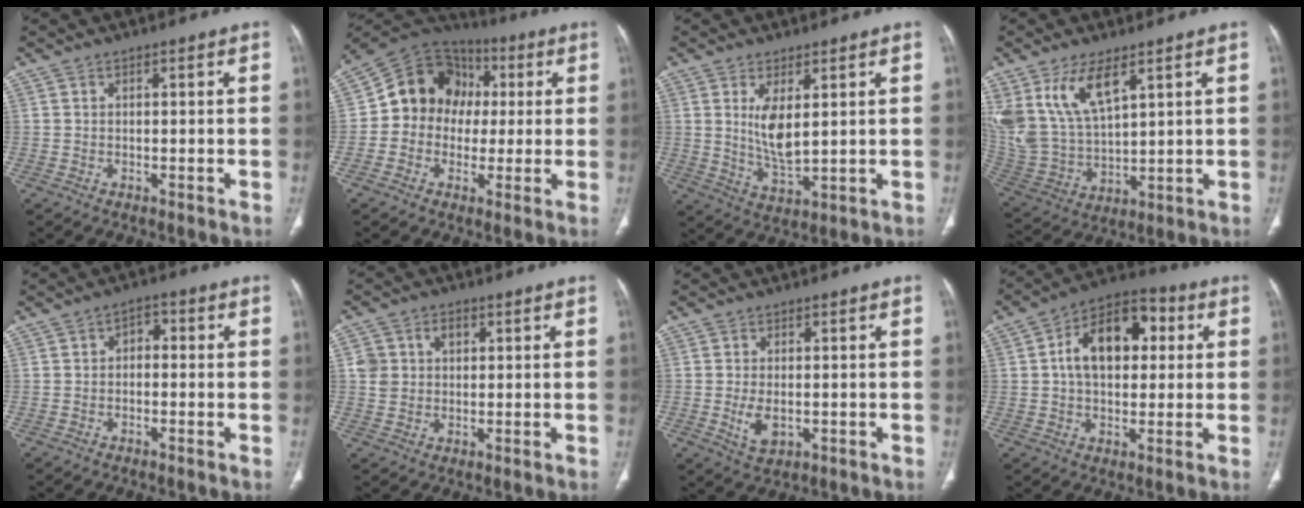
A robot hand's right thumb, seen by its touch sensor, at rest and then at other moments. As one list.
[{"total": 14.4, "force": [0.9, 12.5, 7.2], "torque": [-0.084, 0.032, 0.005]}, {"total": 6.9, "force": [2.0, 2.6, 6.0], "torque": [-0.112, -0.028, 0.051]}, {"total": 14.7, "force": [7.9, 6.9, 10.3], "torque": [-0.204, -0.029, 0.176]}, {"total": 2.9, "force": [-0.1, 2.0, 2.0], "torque": [-0.017, 0.013, -0.011]}, {"total": 5.6, "force": [1.7, 4.7, 2.6], "torque": [-0.022, -0.002, 0.034]}, {"total": 4.5, "force": [-0.7, 2.7, 3.6], "torque": [-0.067, -0.009, -0.005]}, {"total": 15.0, "force": [2.8, 9.3, 11.4], "torque": [-0.155, 0.023, 0.036]}]